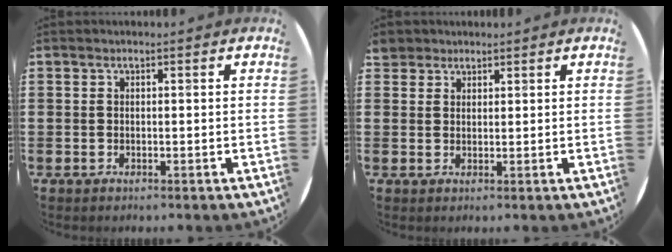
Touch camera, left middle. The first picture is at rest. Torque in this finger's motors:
{"motor_torque": [0.31, -0.29, -0.03, -0.01]}